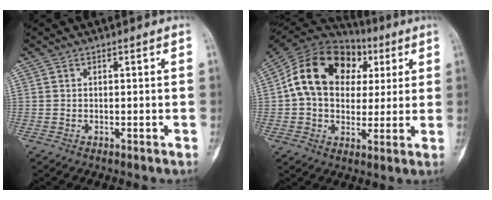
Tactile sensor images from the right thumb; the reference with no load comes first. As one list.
[{"total": 19.8, "force": [4.2, 14.7, 12.6], "torque": [-0.209, 0.027, 0.066]}]